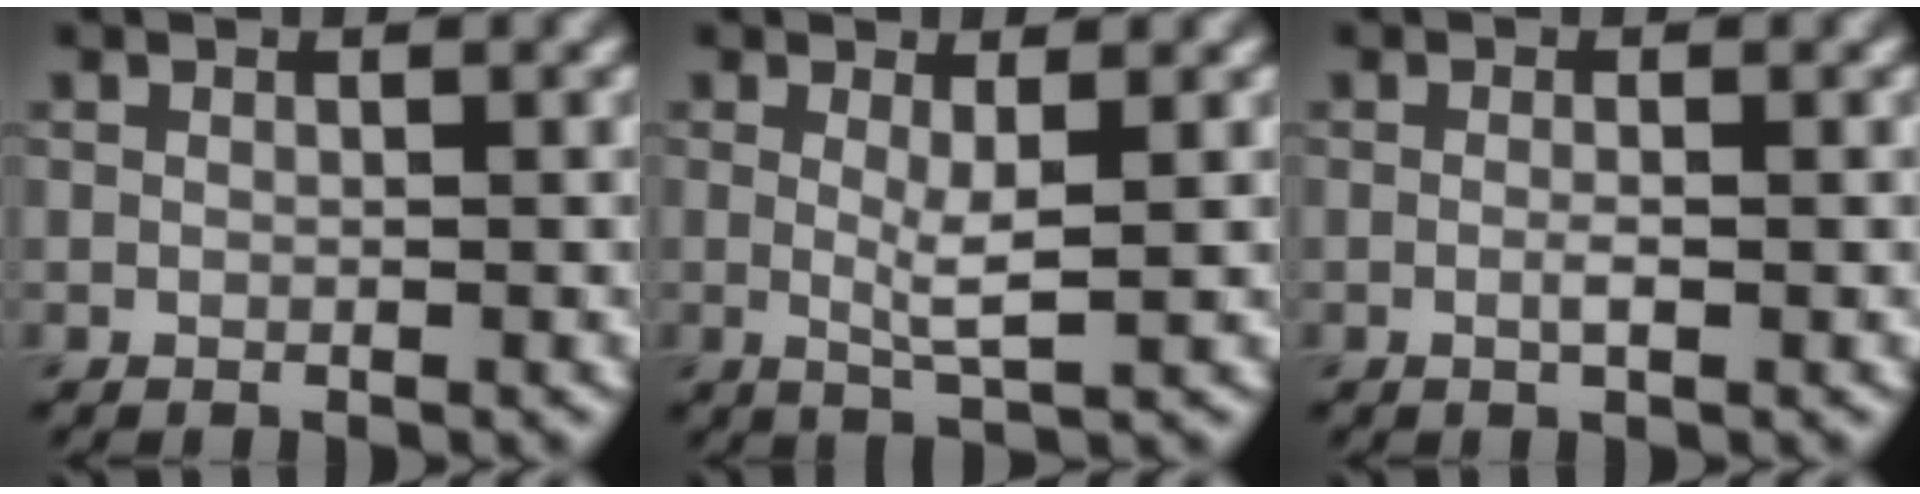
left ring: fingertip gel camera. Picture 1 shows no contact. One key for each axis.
{"total": 2.2, "fx": 0.2, "fy": 0.2, "fz": 2.2, "tx": -0.046, "ty": -0.012, "tz": 0.007}
{"total": 1.0, "fx": -0.4, "fy": 0.1, "fz": 0.9, "tx": -0.021, "ty": -0.005, "tz": -0.006}